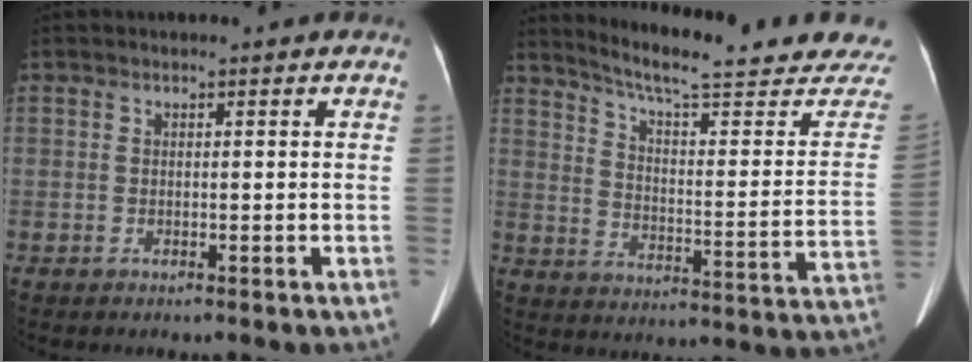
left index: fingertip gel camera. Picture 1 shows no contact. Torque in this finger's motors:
{"motor_torque": [0.30, -0.79, -0.01, 0.03]}